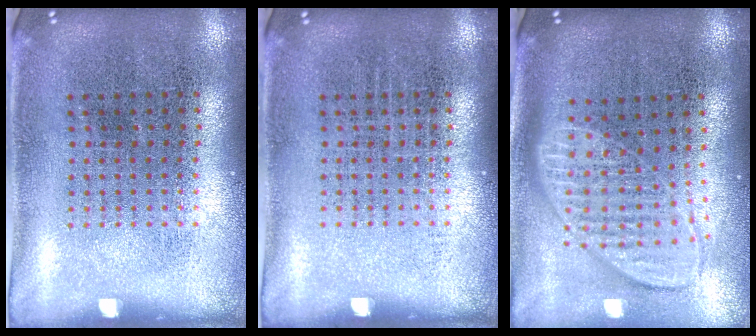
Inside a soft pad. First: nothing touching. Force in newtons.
{"total": 0.0}
{"total": 1.9, "press": 1.5, "slide": 1.1}